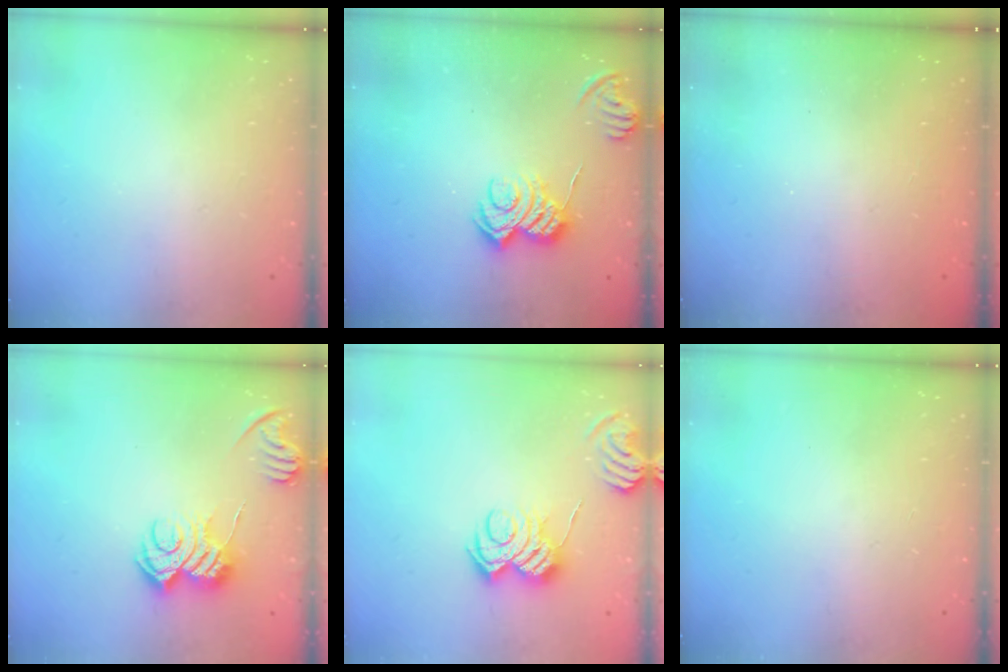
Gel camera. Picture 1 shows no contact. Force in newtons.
{"total": 7.8, "press": 7.7, "slide": 0.9}
{"total": 2.3, "press": 2.2, "slide": 0.8}
{"total": 9.8, "press": 9.8, "slide": 0.2}
{"total": 9.7, "press": 9.6, "slide": 0.8}
{"total": 0.0}